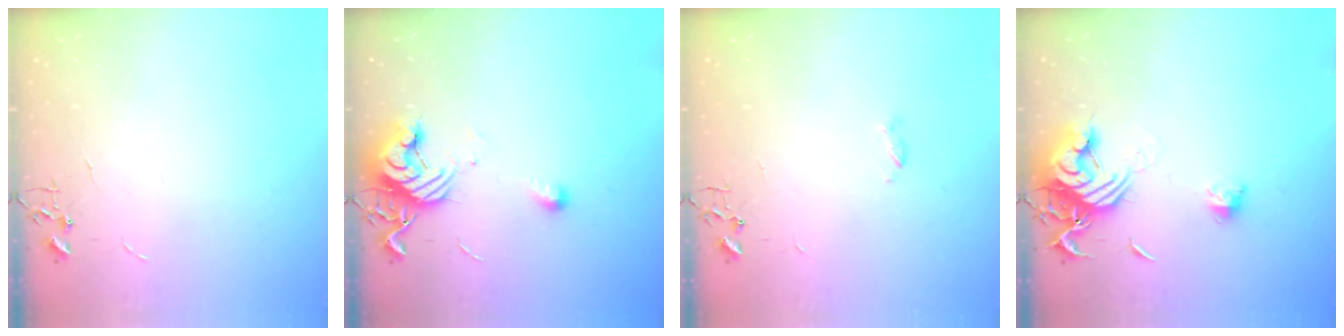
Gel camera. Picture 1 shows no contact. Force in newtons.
{"total": 11.6, "press": 11.6, "slide": 0.7}
{"total": 2.4, "press": 2.4, "slide": 0.5}
{"total": 14.1, "press": 14.1, "slide": 1.2}